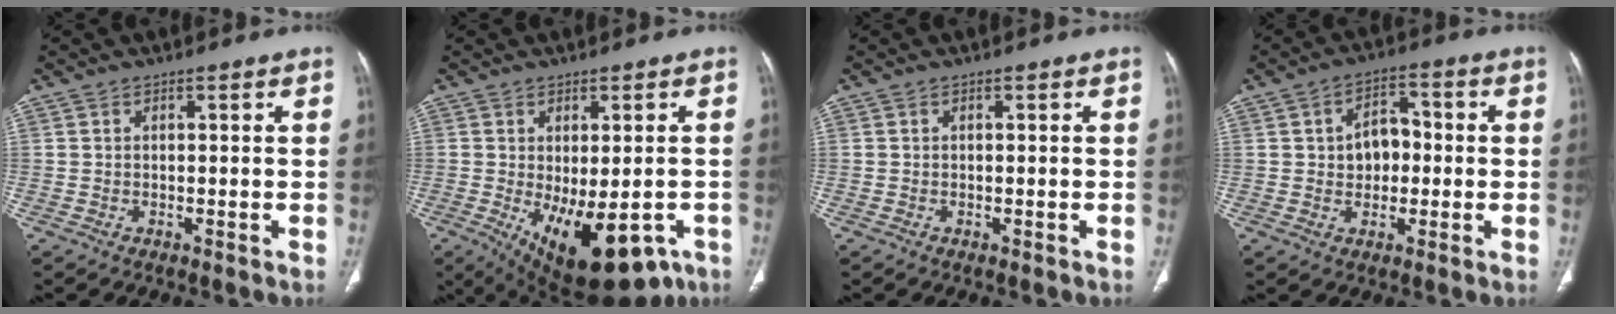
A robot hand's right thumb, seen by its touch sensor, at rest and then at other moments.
{"total": 17.5, "force": [-7.0, 8.4, 13.6], "torque": [-0.165, -0.008, -0.079]}
{"total": 0.0}
{"total": 7.0, "force": [0.1, 5.2, 4.7], "torque": [-0.046, 0.018, -0.001]}